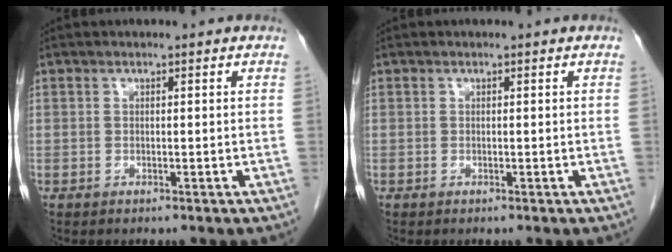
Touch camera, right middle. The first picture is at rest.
{"total": 0.0}